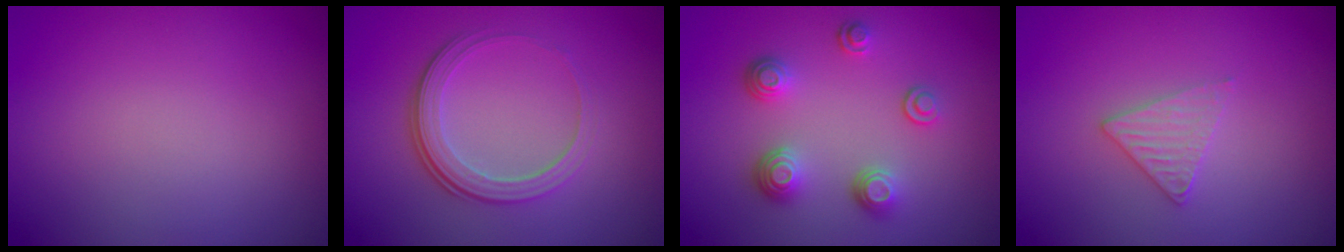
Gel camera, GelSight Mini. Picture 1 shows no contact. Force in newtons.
{"total": 3.8, "press": 2.6, "slide": 2.8}
{"total": 3.6, "press": 2.8, "slide": 2.2}
{"total": 1.8, "press": 1.8, "slide": 0.3}